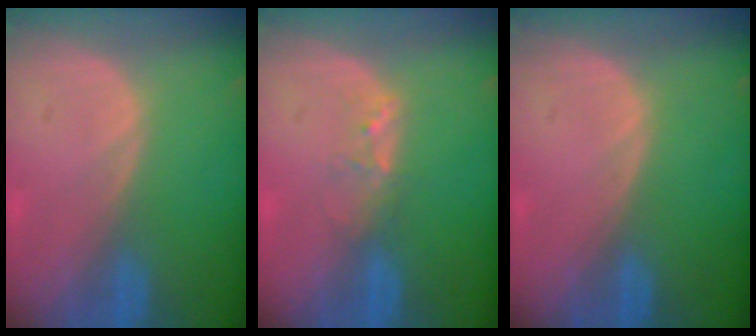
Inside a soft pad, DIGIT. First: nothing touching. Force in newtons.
{"total": 2.0, "press": 1.9, "slide": 0.4}
{"total": 0.0}